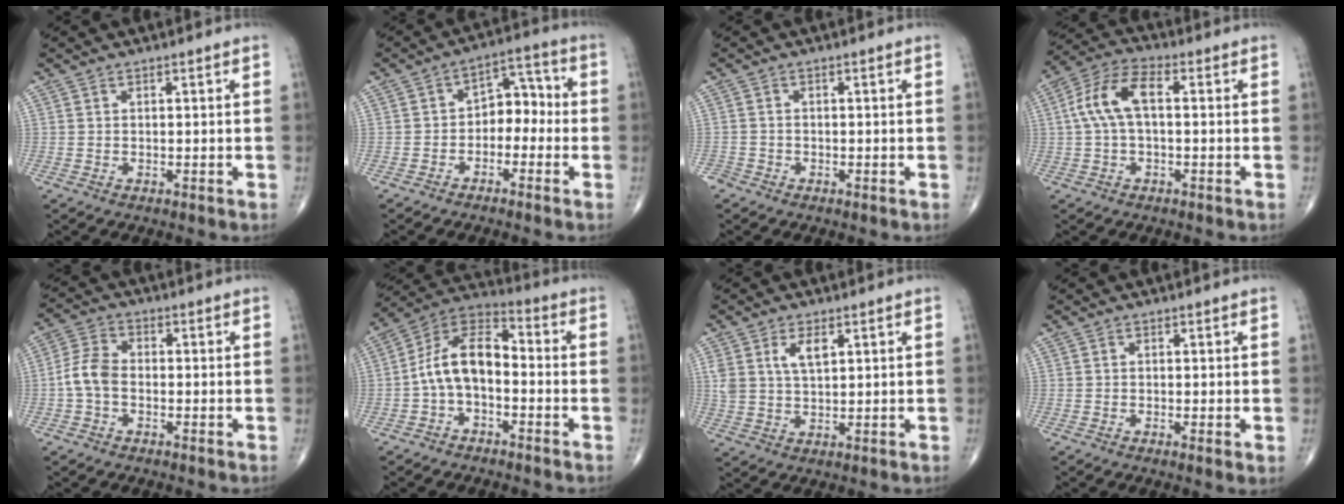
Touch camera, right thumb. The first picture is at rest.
{"total": 7.0, "force": [-1.8, 4.8, 4.8], "torque": [-0.038, 0.043, -0.044]}
{"total": 1.5, "force": [-1.2, 1.0, -0.1], "torque": [0.005, 0.003, -0.027]}
{"total": 9.1, "force": [0.8, 4.5, 7.9], "torque": [-0.170, 0.034, 0.009]}
{"total": 5.6, "force": [-1.2, 3.6, 4.1], "torque": [-0.085, 0.019, -0.034]}
{"total": 11.0, "force": [-2.0, 6.3, 8.8], "torque": [-0.151, 0.048, -0.051]}
{"total": 5.4, "force": [2.3, 2.7, 4.1], "torque": [-0.076, -0.006, 0.049]}
{"total": 1.6, "force": [-0.2, 0.2, 1.6], "torque": [-0.033, -0.007, -0.007]}